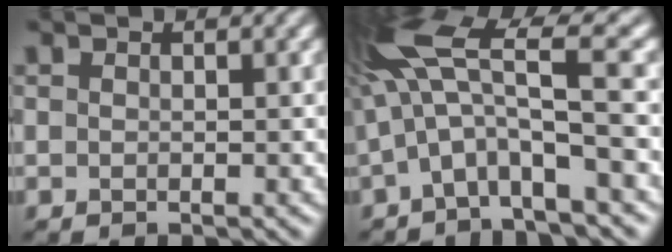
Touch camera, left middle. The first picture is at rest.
{"total": 6.6, "force": [0.7, 1.1, 6.5], "torque": [-0.131, 0.014, 0.000]}